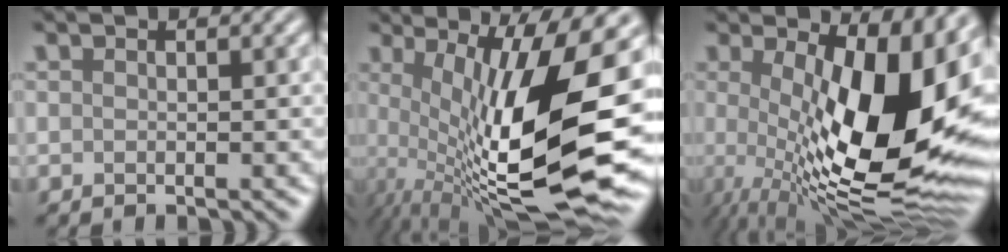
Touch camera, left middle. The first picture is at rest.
{"total": 16.1, "force": [-0.9, 5.1, 15.2], "torque": [-0.245, -0.010, -0.008]}
{"total": 15.9, "force": [0.3, 6.2, 14.6], "torque": [-0.190, -0.014, 0.007]}